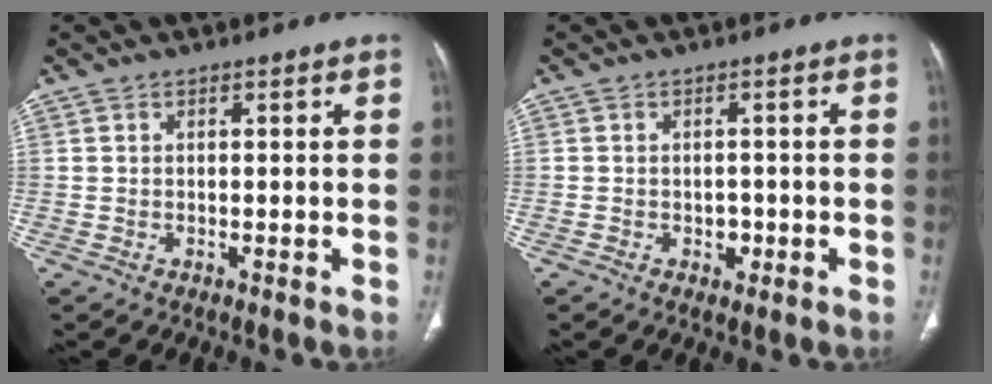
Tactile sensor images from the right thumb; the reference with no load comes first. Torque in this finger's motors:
{"motor_torque": [-0.09, -0.09, -0.05, 0.31, -0.02]}